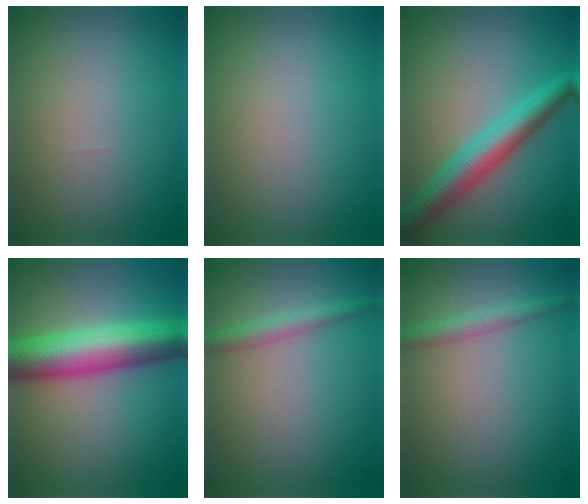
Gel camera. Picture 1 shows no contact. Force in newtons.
{"total": 0.0}
{"total": 5.3, "press": 5.3, "slide": 0.1}
{"total": 9.6, "press": 9.6, "slide": 0.1}
{"total": 2.0, "press": 2.0, "slide": 0.1}
{"total": 2.0, "press": 2.0, "slide": 0.0}